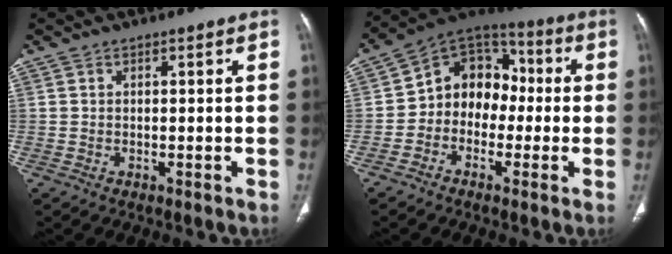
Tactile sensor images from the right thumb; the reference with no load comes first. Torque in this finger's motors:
{"motor_torque": [-0.58, 0.51, 0.06, 0.26, 0.07]}